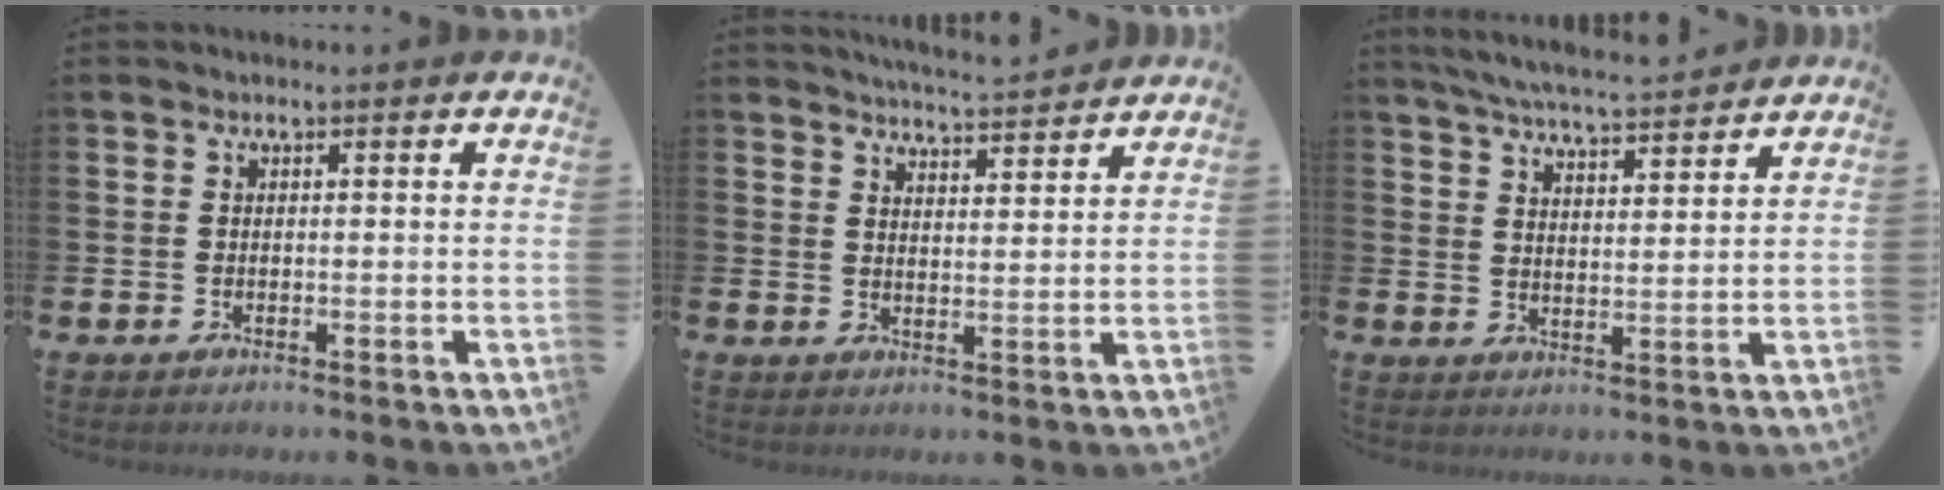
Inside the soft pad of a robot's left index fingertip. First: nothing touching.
{"total": 4.9, "force": [4.8, -0.3, 0.2], "torque": [-0.009, -0.032, 0.085]}
{"total": 6.0, "force": [5.9, 0.1, 1.3], "torque": [-0.043, -0.034, 0.104]}